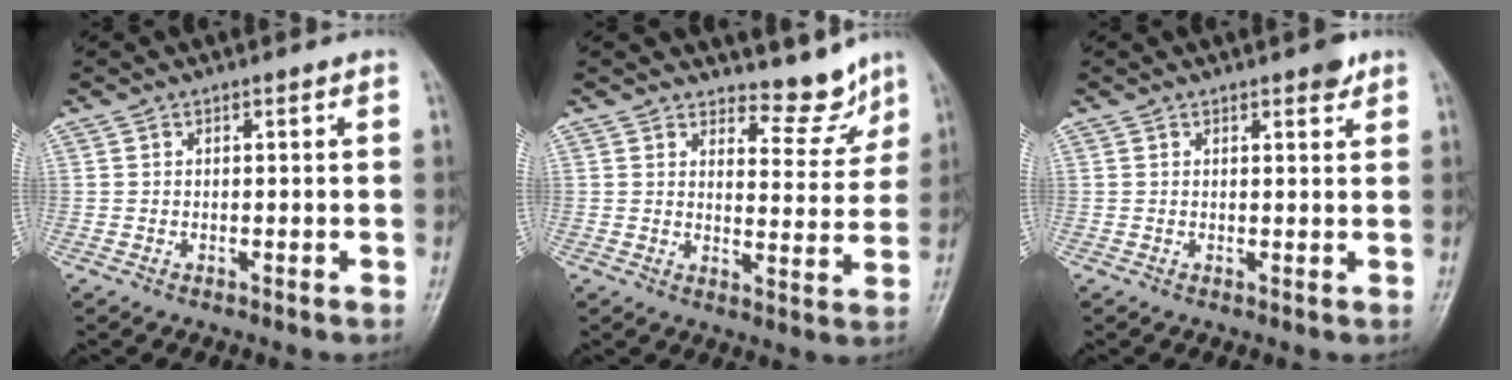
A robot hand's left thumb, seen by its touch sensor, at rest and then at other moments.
{"total": 6.9, "force": [6.3, 2.4, 1.4], "torque": [0.005, -0.062, 0.089]}
{"total": 2.4, "force": [1.6, 0.8, 1.5], "torque": [-0.015, -0.008, 0.020]}